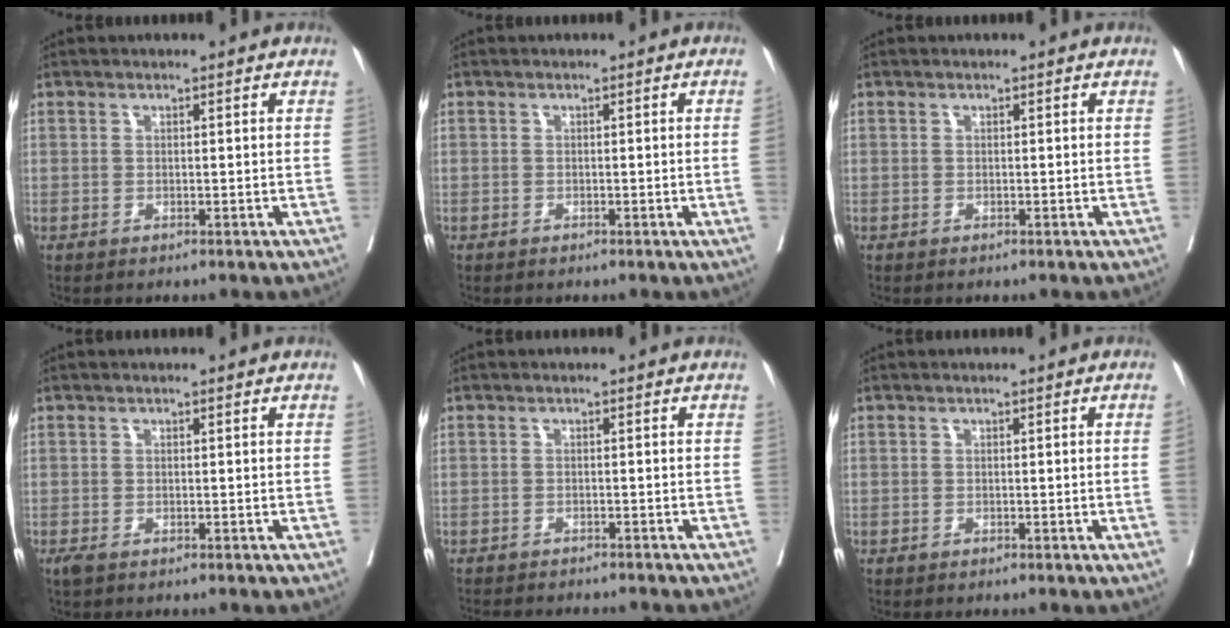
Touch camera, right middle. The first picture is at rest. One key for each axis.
{"total": 0.7, "fx": -0.1, "fy": -0.3, "fz": 0.7, "tx": -0.008, "ty": 0.000, "tz": -0.001}
{"total": 0.0}
{"total": 1.4, "fx": -0.9, "fy": 0.6, "fz": 0.9, "tx": -0.021, "ty": -0.006, "tz": -0.015}
{"total": 8.6, "fx": -8.1, "fy": 1.1, "fz": 2.8, "tx": -0.034, "ty": -0.011, "tz": -0.106}
{"total": 0.7, "fx": -0.1, "fy": -0.3, "fz": 0.6, "tx": -0.007, "ty": 0.000, "tz": -0.002}